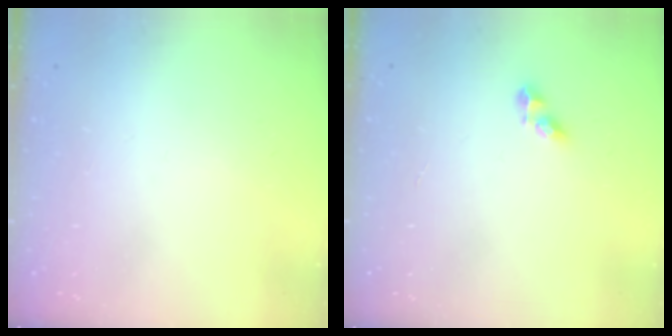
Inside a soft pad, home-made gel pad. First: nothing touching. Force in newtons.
{"total": 5.0, "press": 5.0, "slide": 0.6}